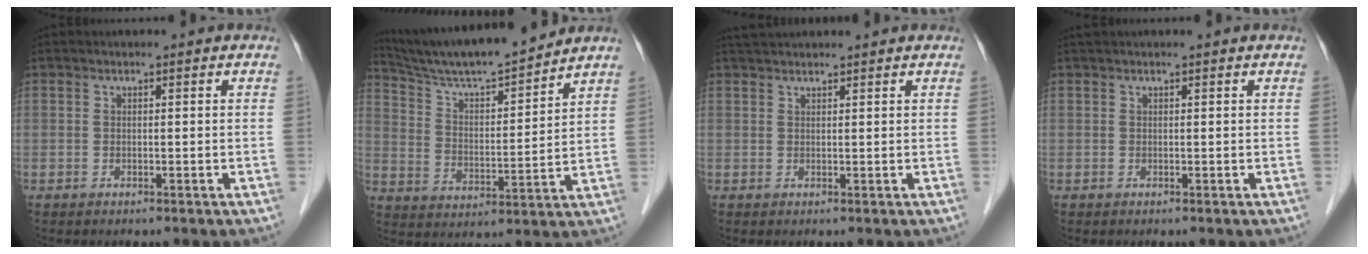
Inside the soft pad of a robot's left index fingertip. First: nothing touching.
{"total": 14.4, "force": [13.5, -0.2, 4.9], "torque": [-0.096, 0.003, 0.232]}
{"total": 3.9, "force": [3.7, 0.0, 1.2], "torque": [-0.015, 0.035, 0.062]}
{"total": 1.4, "force": [1.3, -0.2, 0.6], "torque": [-0.009, 0.024, 0.028]}